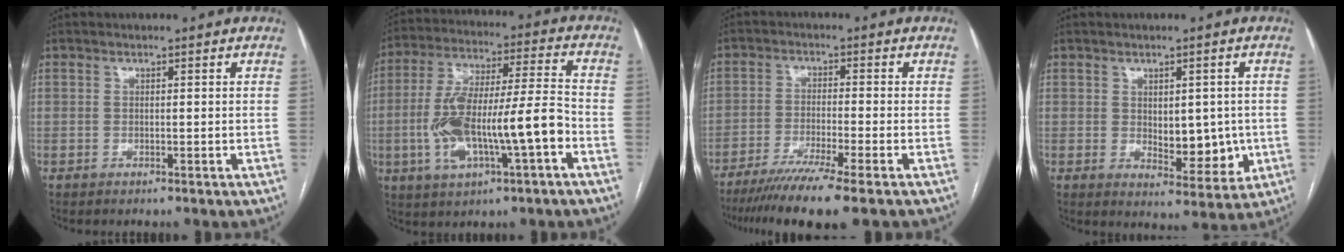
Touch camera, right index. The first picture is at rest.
{"total": 16.1, "force": [-4.4, 2.8, 15.2], "torque": [-0.294, 0.016, -0.069]}
{"total": 10.5, "force": [-8.0, -1.2, 6.7], "torque": [-0.104, -0.031, -0.127]}
{"total": 7.4, "force": [-0.3, 3.6, 6.5], "torque": [-0.081, -0.002, 0.011]}